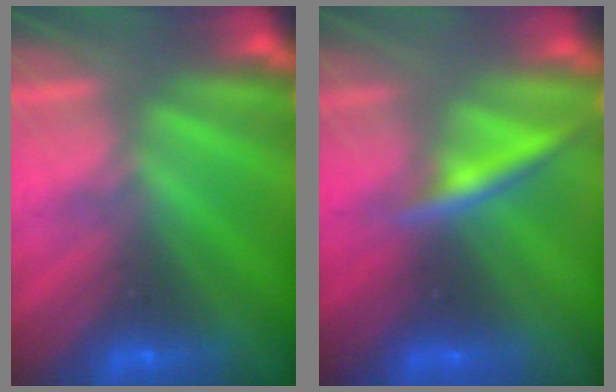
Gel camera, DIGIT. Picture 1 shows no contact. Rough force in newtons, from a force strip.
{"total": 2.4}